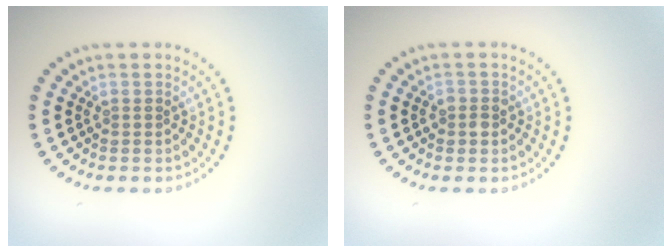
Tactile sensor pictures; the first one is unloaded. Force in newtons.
{"total": 1.3, "press": 1.2, "slide": 0.5}